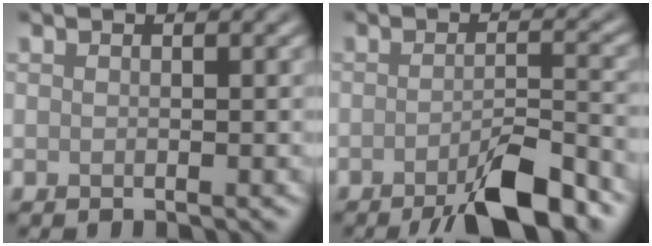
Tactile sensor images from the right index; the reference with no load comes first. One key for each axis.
{"total": 6.2, "fx": -3.7, "fy": 1.2, "fz": 4.7, "tx": -0.071, "ty": 0.003, "tz": -0.063}